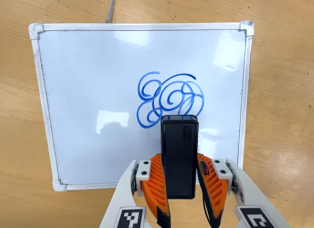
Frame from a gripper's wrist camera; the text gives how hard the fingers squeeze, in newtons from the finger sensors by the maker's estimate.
{"total": 5.4, "left": 4.2, "right": 6.7}